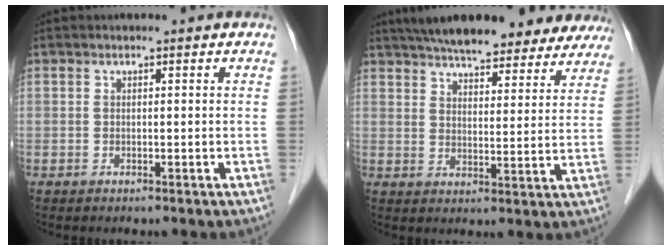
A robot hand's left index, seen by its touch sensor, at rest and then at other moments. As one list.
[{"total": 23.3, "force": [20.1, 6.2, 10.0], "torque": [-0.151, 0.018, 0.253]}]